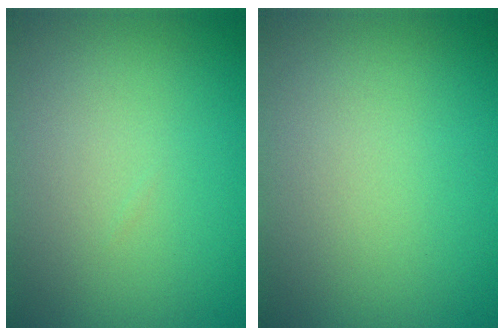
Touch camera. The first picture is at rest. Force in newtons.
{"total": 0.0}